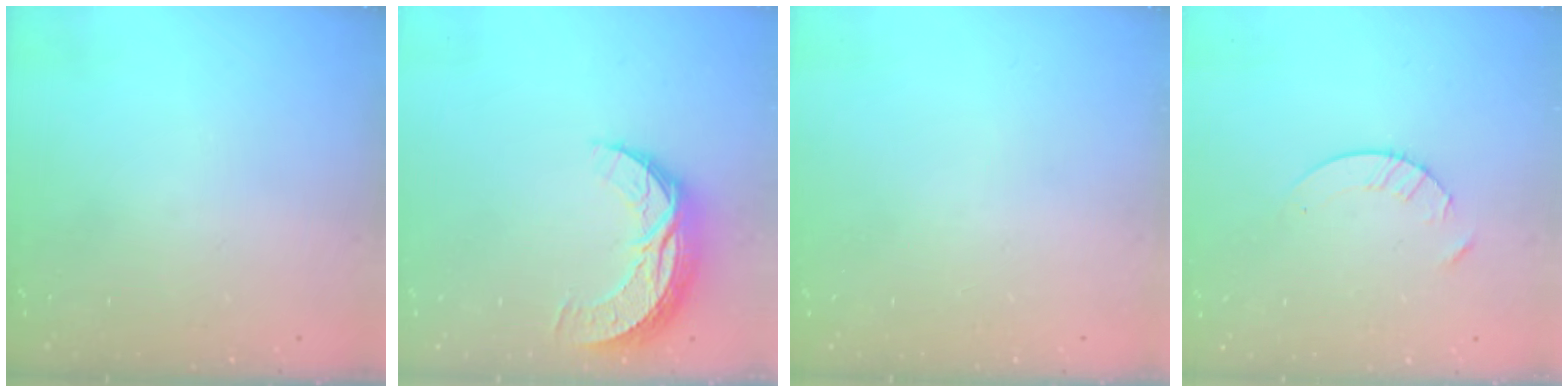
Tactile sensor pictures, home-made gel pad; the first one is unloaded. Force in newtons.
{"total": 8.9, "press": 8.9, "slide": 0.6}
{"total": 0.0}
{"total": 3.8, "press": 3.7, "slide": 0.5}